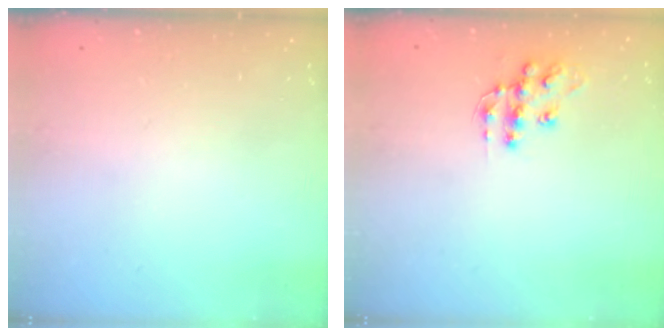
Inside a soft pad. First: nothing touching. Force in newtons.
{"total": 10.6, "press": 10.6, "slide": 0.6}